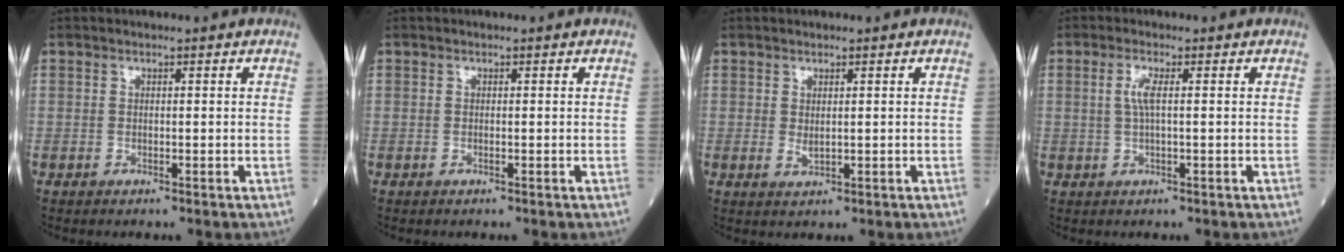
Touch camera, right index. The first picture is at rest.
{"total": 0.0}
{"total": 1.3, "force": [0.3, 0.6, 1.1], "torque": [-0.016, -0.005, 0.009]}
{"total": 2.6, "force": [0.4, 0.3, 2.5], "torque": [-0.058, 0.002, 0.008]}